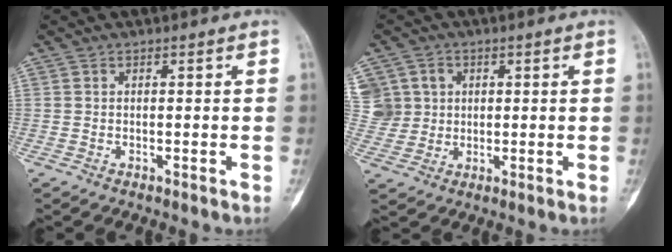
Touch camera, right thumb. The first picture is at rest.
{"total": 8.7, "force": [2.5, 8.1, 1.9], "torque": [-0.020, 0.012, 0.055]}